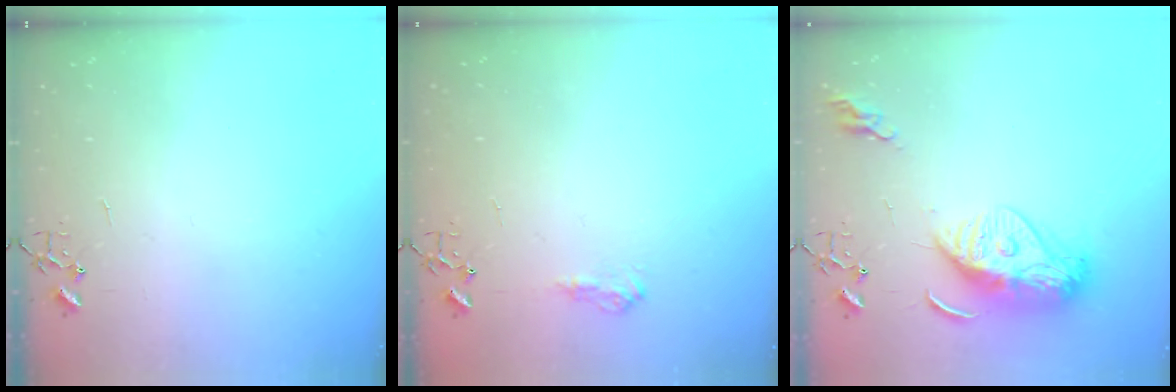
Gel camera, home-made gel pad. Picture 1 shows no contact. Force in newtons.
{"total": 8.8, "press": 8.8, "slide": 0.8}
{"total": 15.5, "press": 15.4, "slide": 1.3}